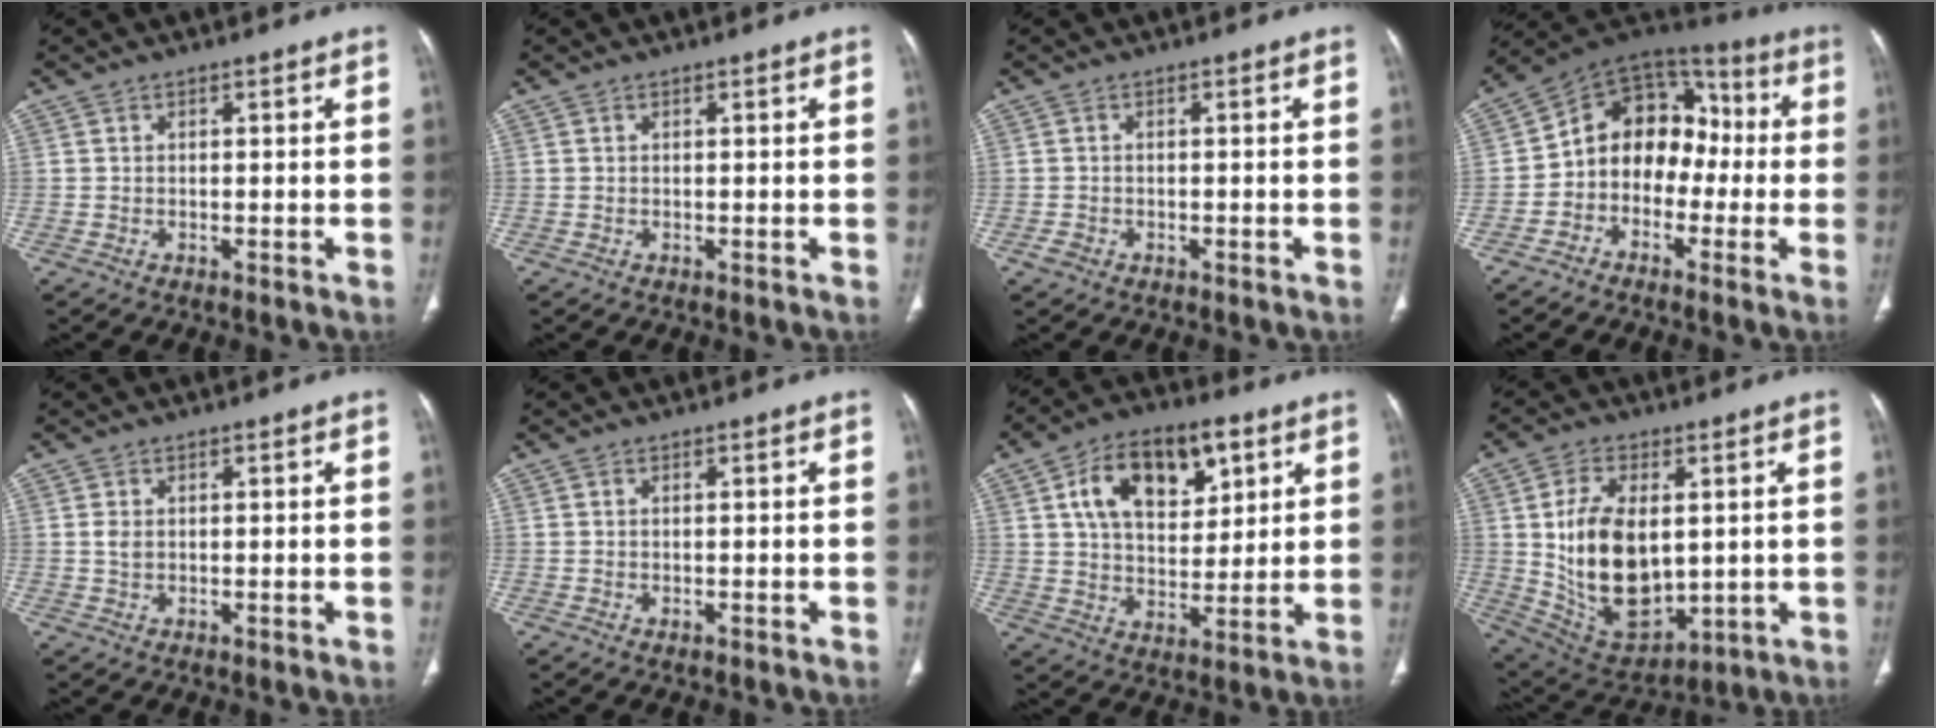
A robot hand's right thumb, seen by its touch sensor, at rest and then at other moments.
{"total": 0.0}
{"total": 1.4, "force": [-0.7, 1.1, 0.6], "torque": [-0.012, 0.004, -0.013]}
{"total": 13.5, "force": [-1.7, 10.7, 8.1], "torque": [-0.074, 0.061, -0.047]}
{"total": 1.7, "force": [0.4, 1.0, 1.3], "torque": [-0.023, -0.003, 0.010]}
{"total": 0.6, "force": [0.0, 0.3, 0.5], "torque": [-0.012, -0.003, 0.003]}
{"total": 16.8, "force": [6.7, 9.8, 11.9], "torque": [-0.155, -0.011, 0.114]}
{"total": 18.3, "force": [1.5, 10.8, 14.7], "torque": [-0.242, -0.015, 0.052]}